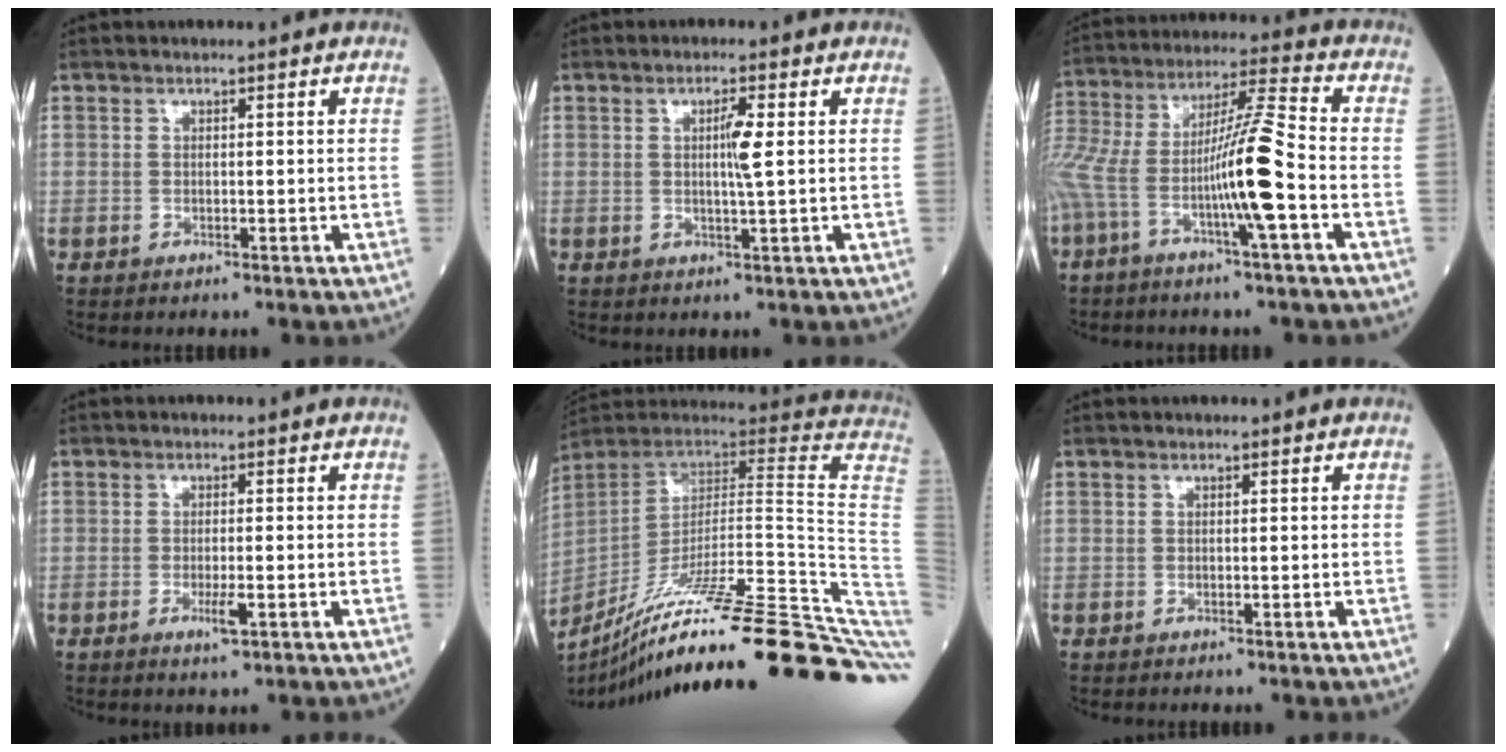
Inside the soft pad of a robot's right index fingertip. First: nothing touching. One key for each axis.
{"total": 3.1, "fx": 0.5, "fy": -0.3, "fz": 3.1, "tx": -0.055, "ty": -0.003, "tz": 0.007}
{"total": 14.6, "fx": -5.6, "fy": -0.1, "fz": 13.5, "tx": -0.272, "ty": 0.015, "tz": -0.109}
{"total": 2.7, "fx": -1.0, "fy": 0.3, "fz": 2.5, "tx": -0.045, "ty": -0.004, "tz": -0.017}
{"total": 38.0, "fx": -27.1, "fy": -0.9, "fz": 26.6, "tx": -0.242, "ty": -0.052, "tz": -0.393}
{"total": 0.0}